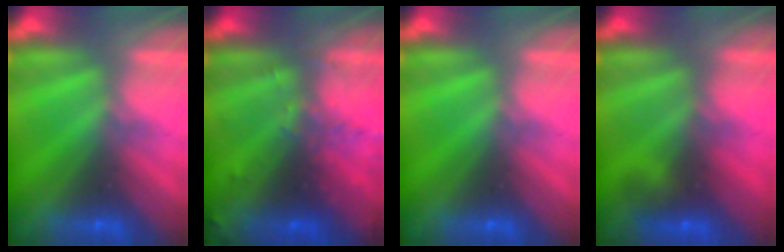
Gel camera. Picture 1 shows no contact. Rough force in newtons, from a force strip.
{"total": 2.9}
{"total": 0.0}
{"total": 2.3}